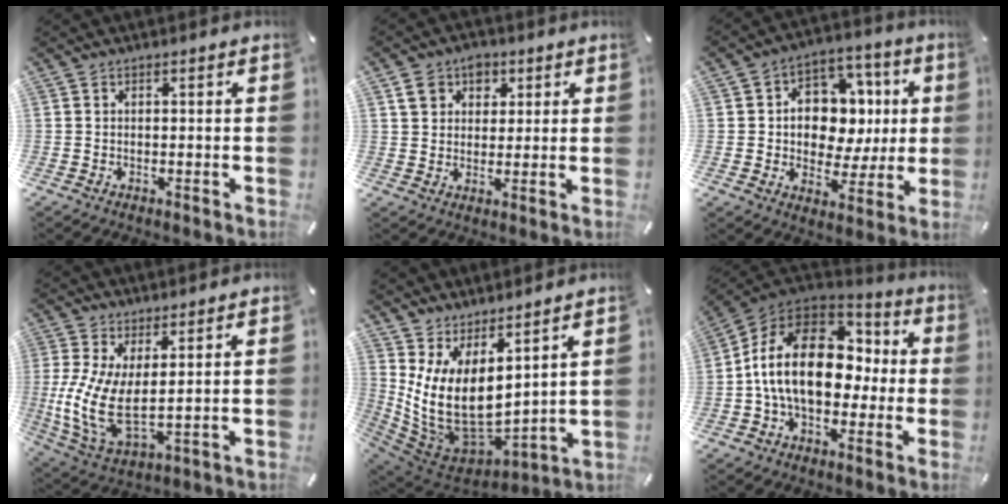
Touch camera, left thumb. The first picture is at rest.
{"total": 6.7, "force": [2.8, 5.8, 1.9], "torque": [-0.019, 0.000, 0.046]}
{"total": 11.9, "force": [1.2, 10.5, 5.4], "torque": [-0.068, -0.015, 0.031]}
{"total": 10.6, "force": [1.8, 4.5, 9.4], "torque": [-0.216, -0.028, 0.039]}
{"total": 13.3, "force": [3.5, 8.1, 9.9], "torque": [-0.219, -0.066, 0.074]}
{"total": 20.4, "force": [0.7, 14.2, 14.6], "torque": [-0.270, 0.013, 0.015]}